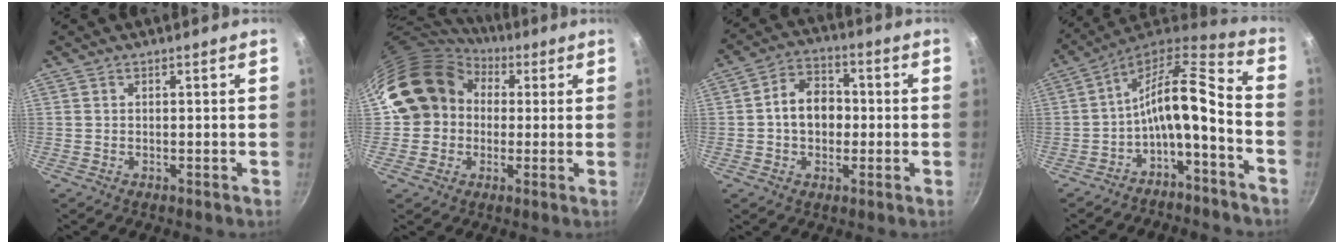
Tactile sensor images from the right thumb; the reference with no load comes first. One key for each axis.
{"total": 15.2, "fx": 3.0, "fy": 13.2, "fz": 6.8, "tx": -0.104, "ty": 0.033, "tz": 0.046}
{"total": 9.0, "fx": -0.3, "fy": 6.9, "fz": 5.9, "tx": -0.060, "ty": 0.021, "tz": -0.016}
{"total": 13.9, "fx": -5.2, "fy": 4.7, "fz": 12.0, "tx": -0.228, "ty": 0.067, "tz": -0.094}